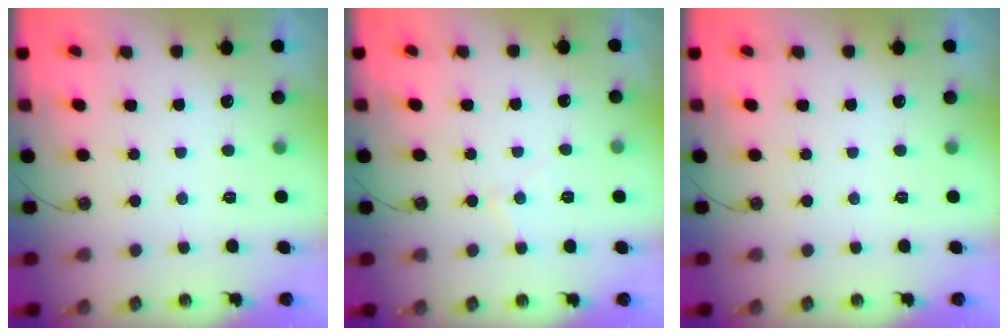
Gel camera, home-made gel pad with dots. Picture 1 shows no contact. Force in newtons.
{"total": 4.9, "press": 4.8, "slide": 0.7}
{"total": 0.0}